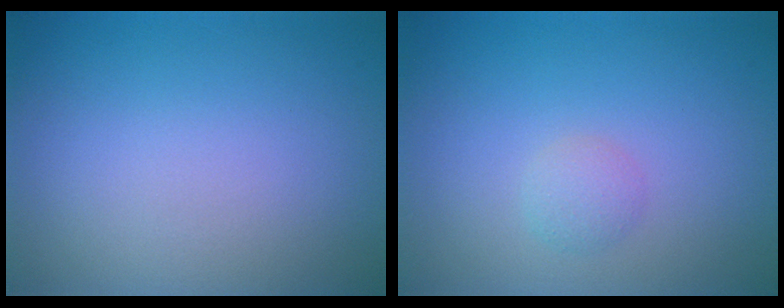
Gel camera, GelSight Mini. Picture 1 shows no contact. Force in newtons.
{"total": 1.1, "press": 1.1, "slide": 0.0}